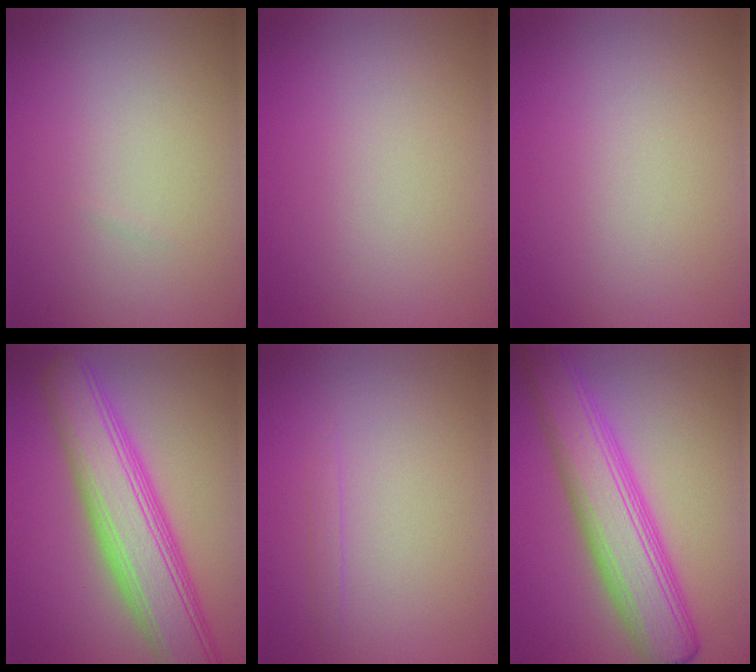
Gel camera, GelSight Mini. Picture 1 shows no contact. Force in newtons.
{"total": 0.0}
{"total": 0.0}
{"total": 9.1, "press": 9.1, "slide": 0.3}
{"total": 0.6, "press": 0.6, "slide": 0.1}
{"total": 8.4, "press": 8.4, "slide": 0.2}